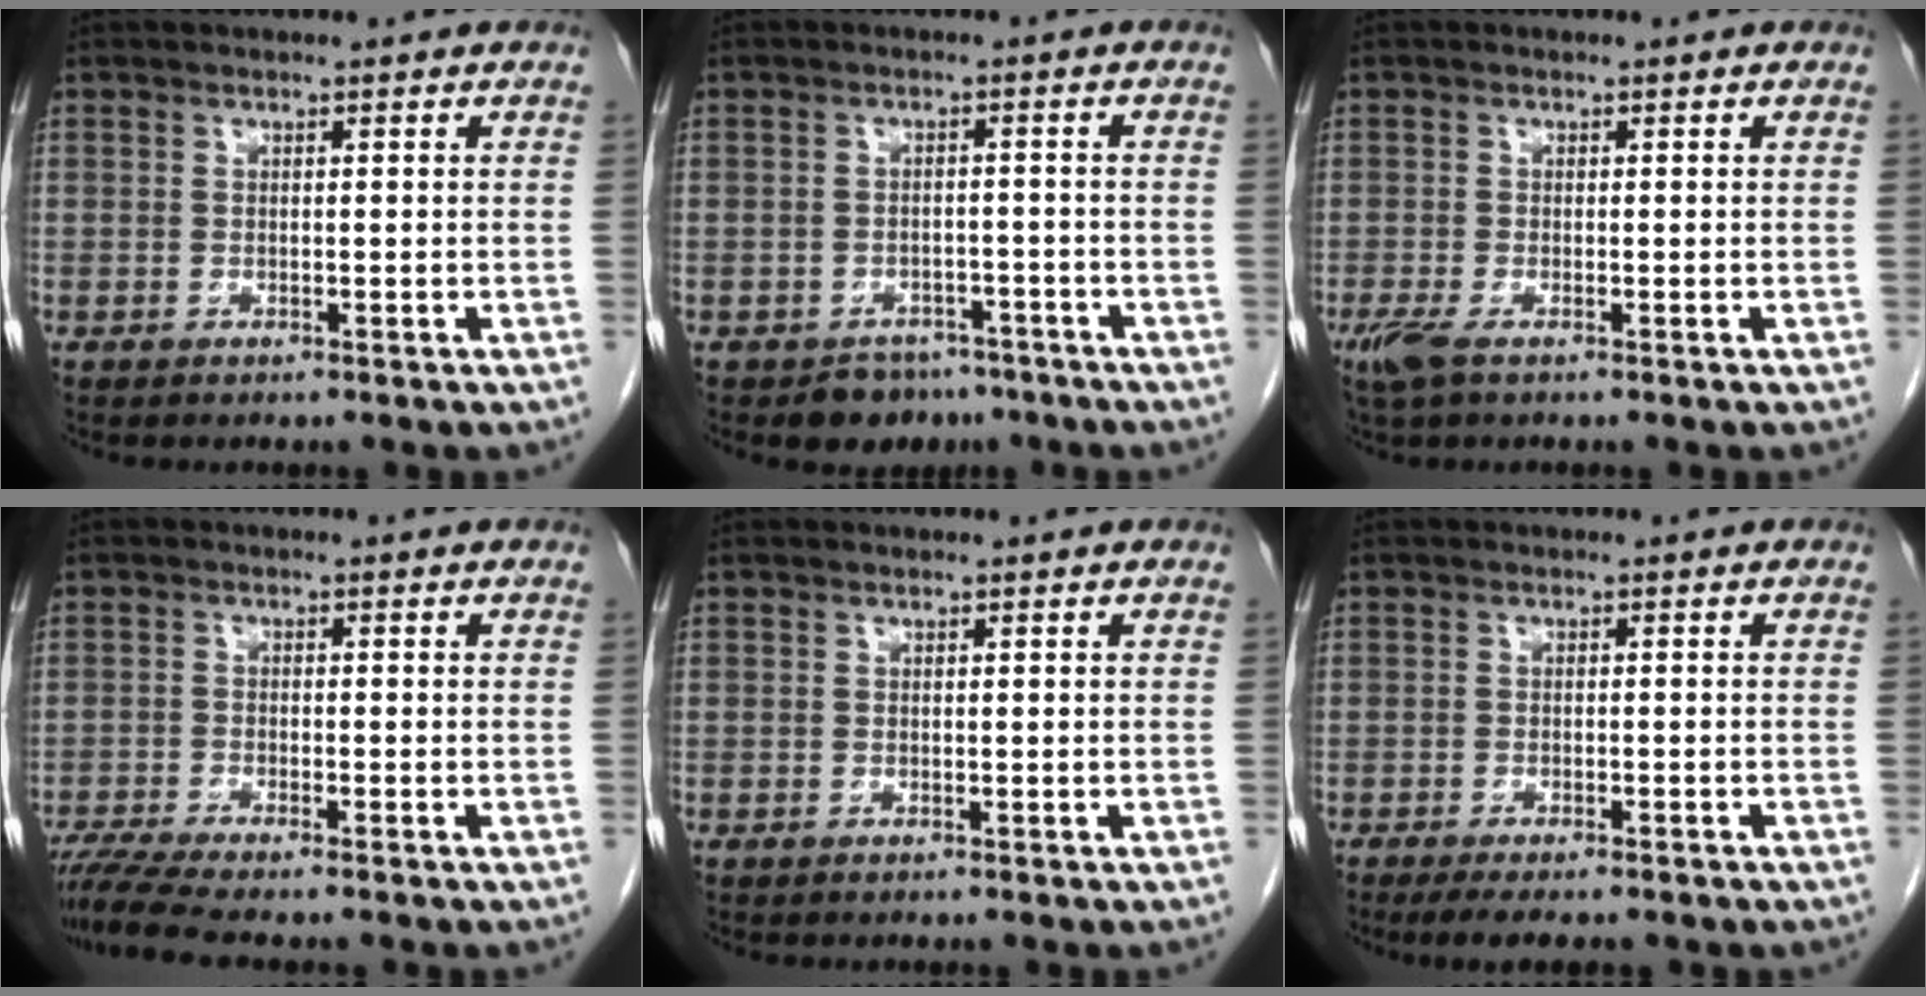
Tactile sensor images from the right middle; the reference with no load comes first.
{"total": 4.5, "force": [-3.6, 2.7, 0.5], "torque": [0.002, 0.008, -0.049]}
{"total": 2.7, "force": [-1.6, 0.8, 2.0], "torque": [-0.051, -0.008, -0.031]}
{"total": 6.0, "force": [-5.2, -0.5, 3.0], "torque": [-0.054, -0.015, -0.090]}
{"total": 0.0}
{"total": 7.4, "force": [-5.9, 1.7, 4.1], "torque": [-0.056, -0.011, -0.082]}